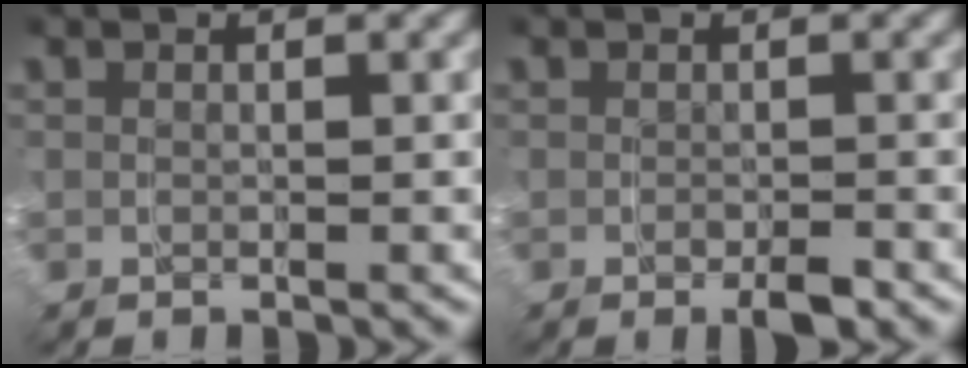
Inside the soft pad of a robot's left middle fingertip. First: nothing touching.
{"total": 1.1, "force": [-0.9, 0.1, 0.6], "torque": [-0.008, -0.001, -0.015]}